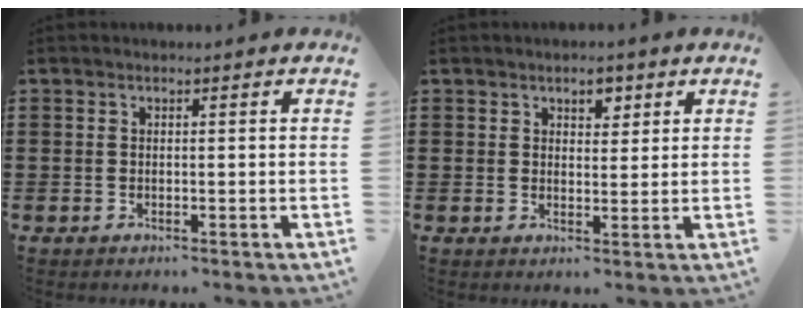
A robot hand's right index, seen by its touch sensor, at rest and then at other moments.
{"total": 2.9, "force": [1.8, 1.8, 1.3], "torque": [-0.016, 0.002, 0.029]}